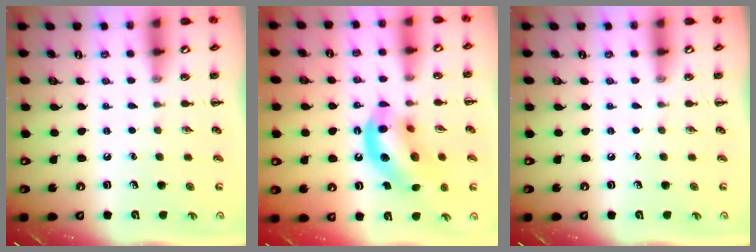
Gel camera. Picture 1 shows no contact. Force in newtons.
{"total": 14.8, "press": 14.5, "slide": 3.2}
{"total": 0.0}